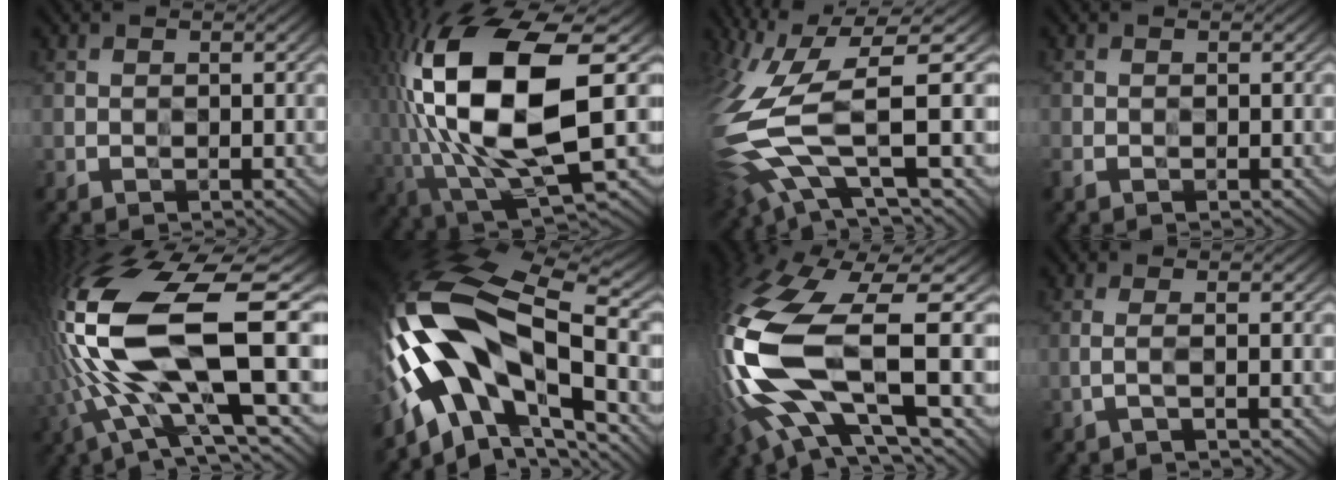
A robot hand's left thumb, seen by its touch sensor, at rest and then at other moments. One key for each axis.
{"total": 18.6, "fx": 1.2, "fy": 6.8, "fz": 17.2, "tx": -0.372, "ty": 0.004, "tz": 0.029}
{"total": 15.7, "fx": -2.0, "fy": 5.2, "fz": 14.7, "tx": -0.354, "ty": -0.010, "tz": -0.012}
{"total": 1.0, "fx": -0.7, "fy": 0.5, "fz": 0.4, "tx": -0.014, "ty": -0.003, "tz": -0.016}
{"total": 18.9, "fx": -0.8, "fy": 6.5, "fz": 17.7, "tx": -0.386, "ty": -0.007, "tz": -0.012}
{"total": 18.2, "fx": -4.5, "fy": 8.5, "fz": 15.5, "tx": -0.318, "ty": 0.017, "tz": -0.091}
{"total": 19.0, "fx": -2.1, "fy": 7.4, "fz": 17.4, "tx": -0.420, "ty": -0.041, "tz": -0.020}
{"total": 1.8, "fx": -0.4, "fy": 0.3, "fz": 1.7, "tx": -0.029, "ty": 0.008, "tz": -0.016}